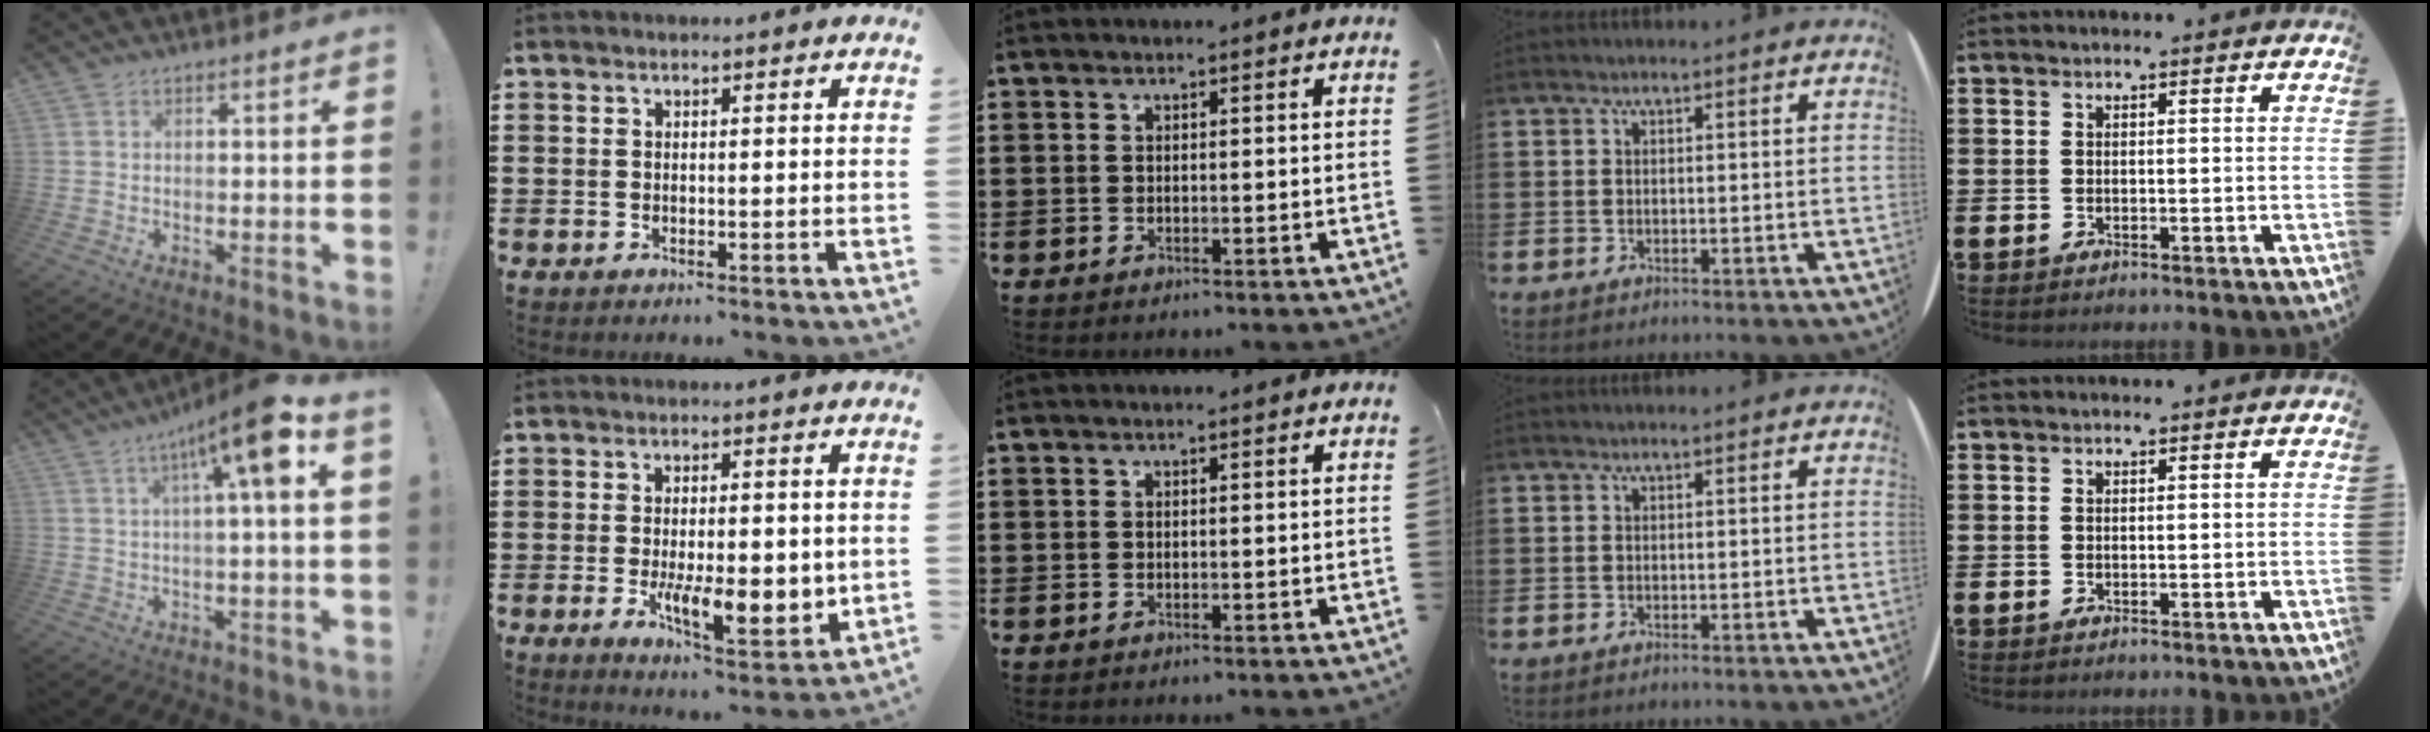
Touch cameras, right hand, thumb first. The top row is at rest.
{"thumb": {"total": 12.3, "force": [3.8, 0.7, 11.7], "torque": [-0.188, -0.022, 0.048]}, "index": {"total": 9.0, "force": [-1.1, 3.8, 8.0], "torque": [-0.123, -0.009, -0.017]}}